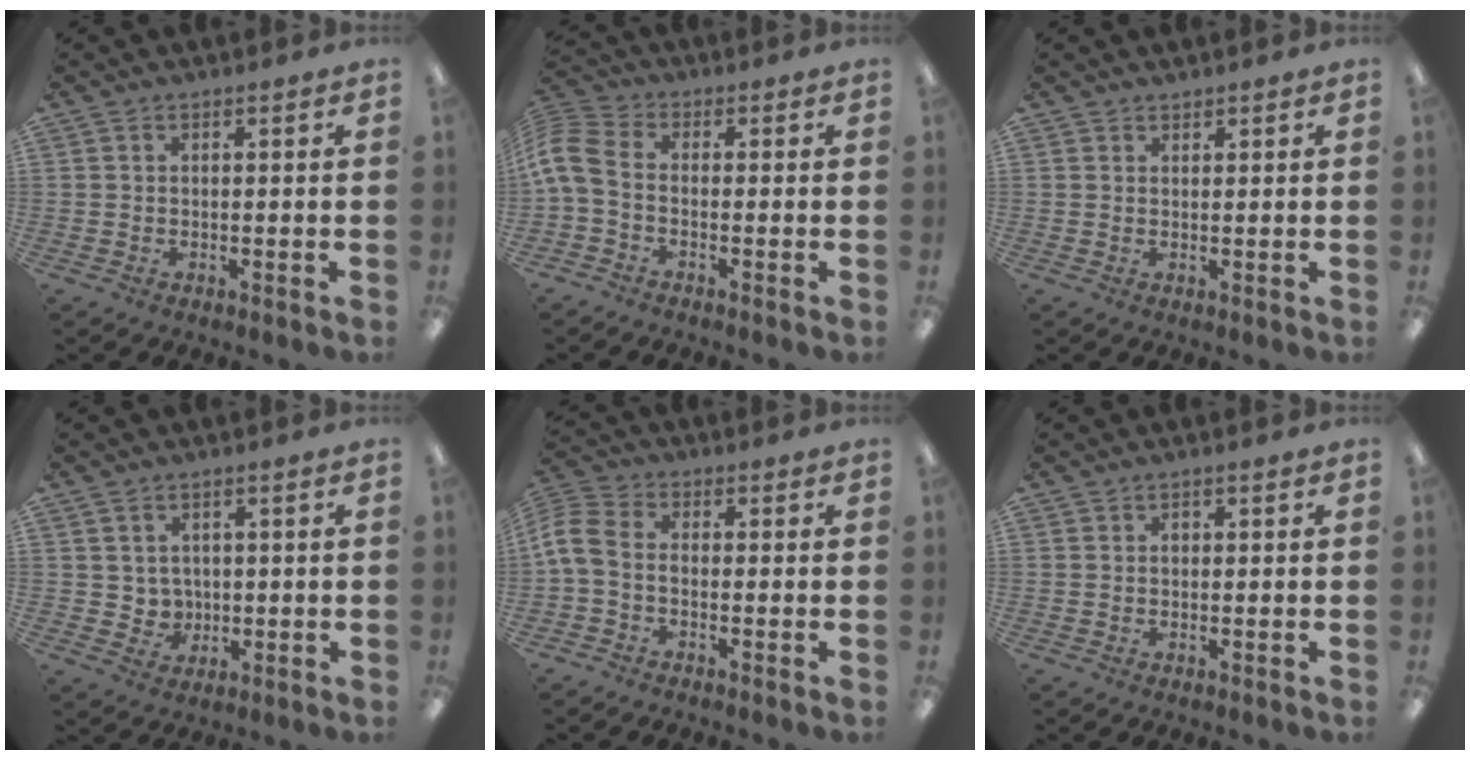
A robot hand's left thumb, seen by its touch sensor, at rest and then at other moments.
{"total": 7.3, "force": [-1.2, 4.3, 5.8], "torque": [-0.130, 0.001, -0.020]}
{"total": 0.8, "force": [0.8, 0.2, 0.1], "torque": [-0.002, 0.000, 0.015]}
{"total": 3.7, "force": [1.6, 3.3, 0.6], "torque": [-0.008, -0.006, 0.027]}
{"total": 6.6, "force": [-1.0, 4.2, 4.9], "torque": [-0.110, 0.002, -0.017]}
{"total": 0.8, "force": [0.1, 0.4, 0.7], "torque": [-0.015, 0.003, 0.001]}